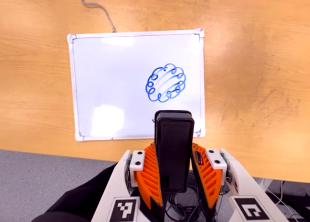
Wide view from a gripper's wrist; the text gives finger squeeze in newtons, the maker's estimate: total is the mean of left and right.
{"total": 5.3, "left": 3.3, "right": 7.4}